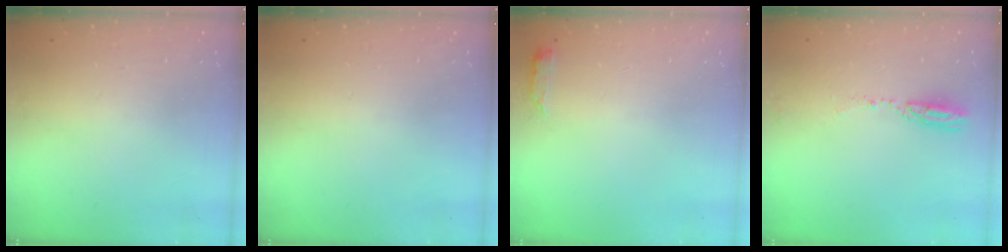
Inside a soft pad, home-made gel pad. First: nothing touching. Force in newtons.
{"total": 0.0}
{"total": 2.6, "press": 2.6, "slide": 0.5}
{"total": 3.6, "press": 3.5, "slide": 0.7}